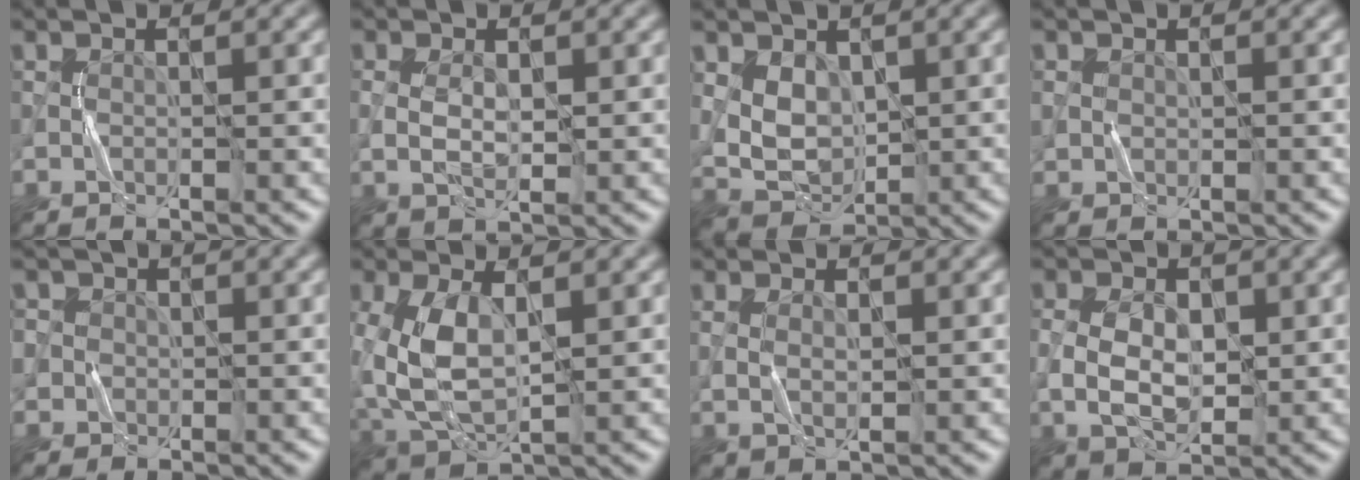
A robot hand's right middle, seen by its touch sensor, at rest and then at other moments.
{"total": 2.6, "force": [0.2, 1.5, 2.2], "torque": [-0.049, -0.002, 0.005]}
{"total": 3.8, "force": [0.9, 2.7, 2.5], "torque": [-0.050, -0.011, 0.025]}
{"total": 1.3, "force": [0.3, 1.1, 0.6], "torque": [-0.010, 0.000, 0.005]}
{"total": 3.4, "force": [0.9, 3.1, 1.2], "torque": [-0.011, 0.013, -0.001]}
{"total": 6.8, "force": [0.6, 3.6, 5.8], "torque": [-0.146, 0.001, 0.015]}
{"total": 2.1, "force": [0.4, 0.9, 1.9], "torque": [-0.043, -0.003, 0.011]}
{"total": 4.6, "force": [-0.1, 3.0, 3.5], "torque": [-0.069, -0.002, 0.001]}